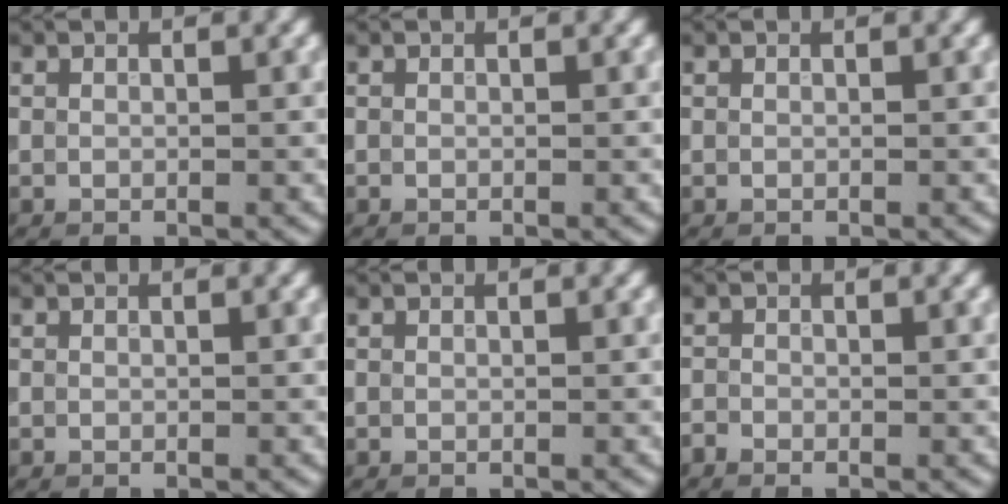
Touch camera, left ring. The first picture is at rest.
{"total": 0.0}
{"total": 0.0}
{"total": 0.0}
{"total": 0.0}
{"total": 0.7, "force": [-0.6, 0.2, 0.2], "torque": [0.000, -0.001, -0.014]}